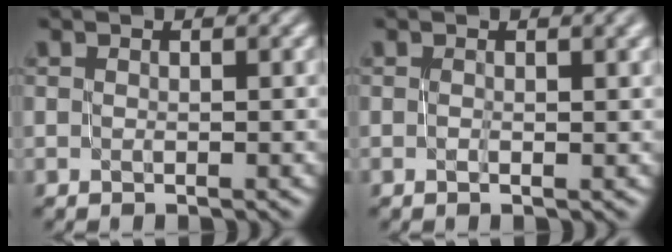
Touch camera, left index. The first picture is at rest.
{"total": 1.8, "force": [0.2, 0.6, 1.7], "torque": [-0.022, 0.004, 0.001]}